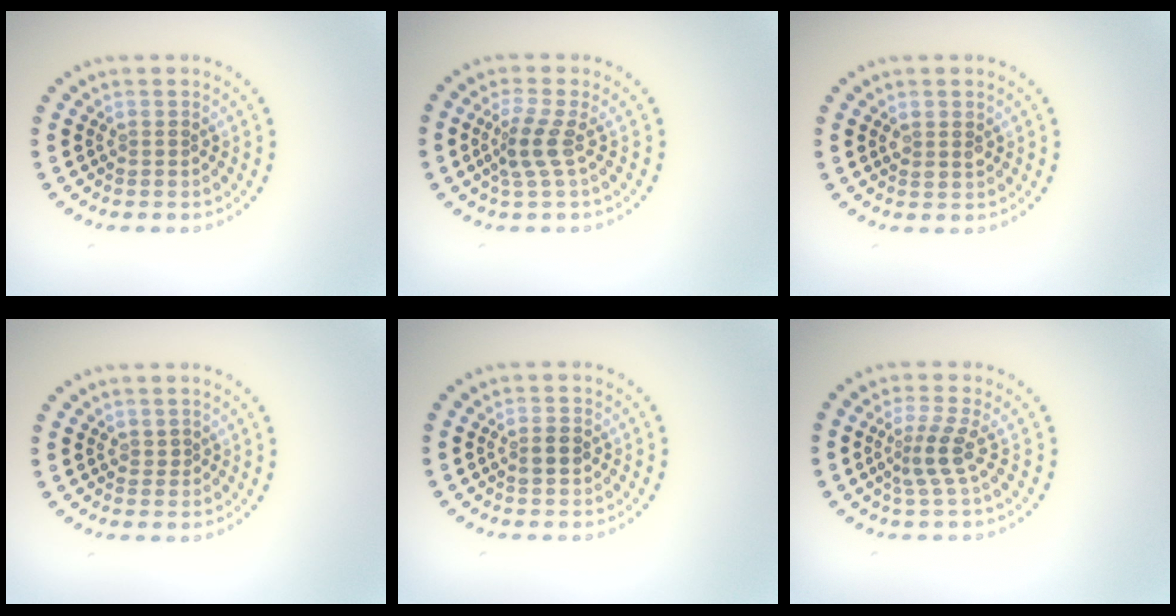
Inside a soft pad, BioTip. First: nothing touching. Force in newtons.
{"total": 2.3, "press": 1.8, "slide": 1.5}
{"total": 1.4, "press": 1.3, "slide": 0.5}
{"total": 0.5, "press": 0.2, "slide": 0.5}
{"total": 1.2, "press": 1.2, "slide": 0.1}
{"total": 2.4, "press": 1.7, "slide": 1.7}